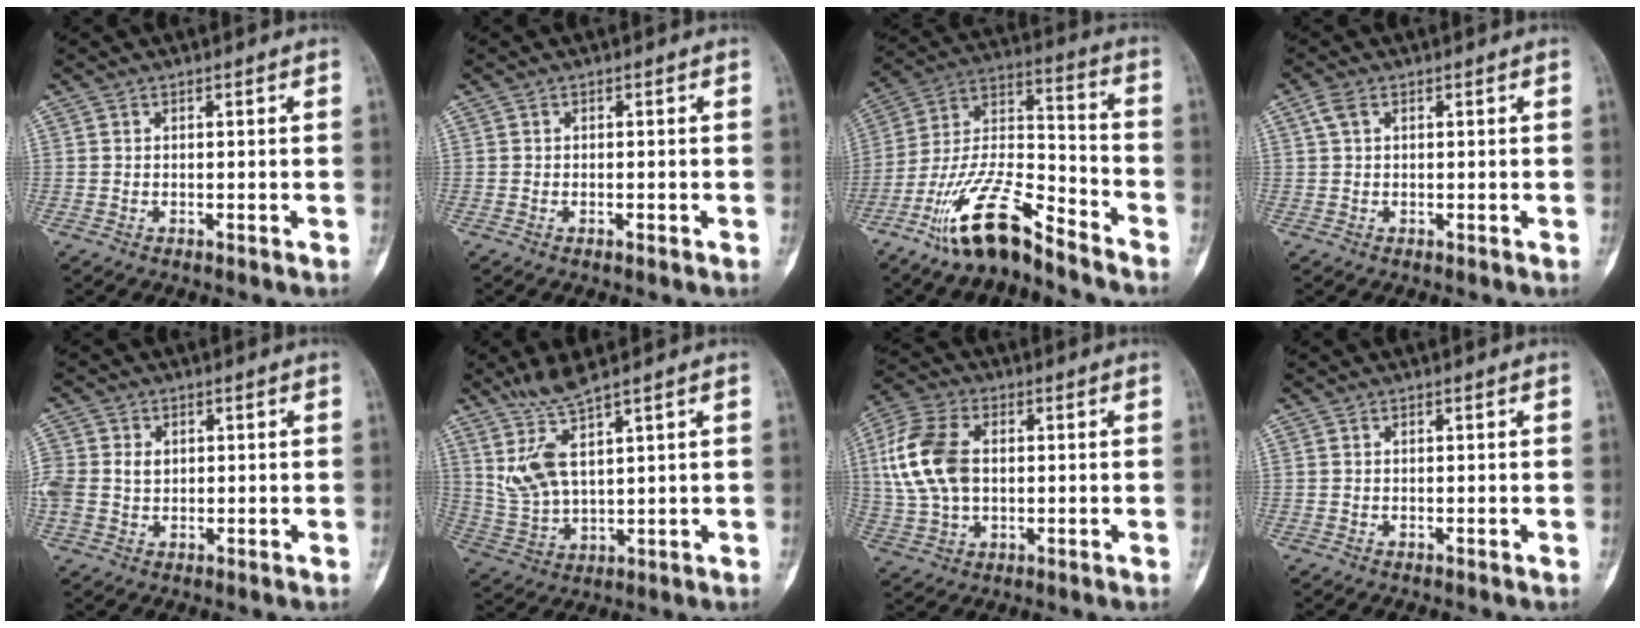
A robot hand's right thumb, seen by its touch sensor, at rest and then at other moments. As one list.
[{"total": 0.8, "force": [-0.4, 0.2, 0.7], "torque": [-0.011, 0.004, -0.005]}, {"total": 16.1, "force": [-11.8, 4.6, 9.9], "torque": [-0.183, 0.081, -0.224]}, {"total": 2.1, "force": [0.7, 1.3, 1.5], "torque": [-0.035, 0.013, 0.017]}, {"total": 8.2, "force": [0.8, 6.5, 4.8], "torque": [-0.130, 0.009, 0.019]}, {"total": 8.6, "force": [5.5, 1.9, 6.4], "torque": [-0.140, -0.034, 0.132]}, {"total": 13.8, "force": [1.6, 9.0, 10.4], "torque": [-0.217, 0.011, 0.030]}, {"total": 0.0}]